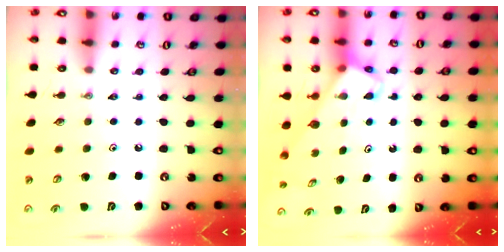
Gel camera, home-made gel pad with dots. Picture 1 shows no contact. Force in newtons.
{"total": 3.9, "press": 3.9, "slide": 0.2}